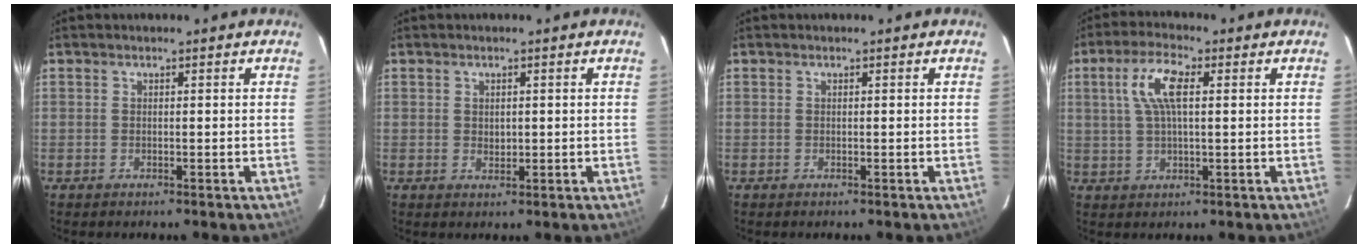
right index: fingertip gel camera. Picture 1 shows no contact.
{"total": 1.5, "force": [0.2, 1.3, 0.8], "torque": [-0.013, -0.001, 0.006]}
{"total": 0.0}
{"total": 7.4, "force": [2.0, 2.5, 6.7], "torque": [-0.136, 0.016, 0.039]}